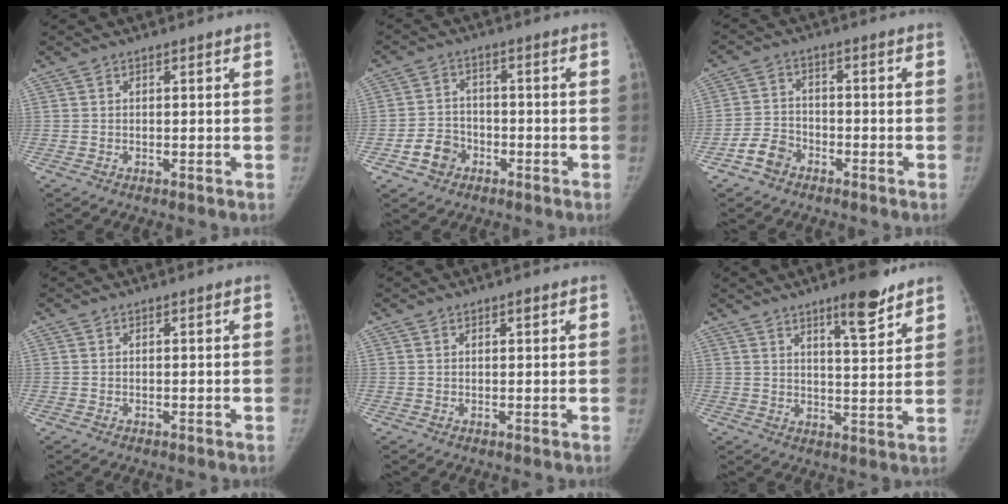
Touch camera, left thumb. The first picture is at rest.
{"total": 6.0, "force": [-2.9, 4.9, 1.9], "torque": [-0.014, 0.024, -0.048]}
{"total": 5.2, "force": [-3.3, 3.6, 1.8], "torque": [-0.023, 0.023, -0.065]}
{"total": 0.0}
{"total": 1.1, "force": [0.6, 0.6, 0.6], "torque": [0.001, -0.001, 0.006]}
{"total": 8.8, "force": [6.1, 2.1, 6.0], "torque": [-0.073, -0.041, 0.090]}